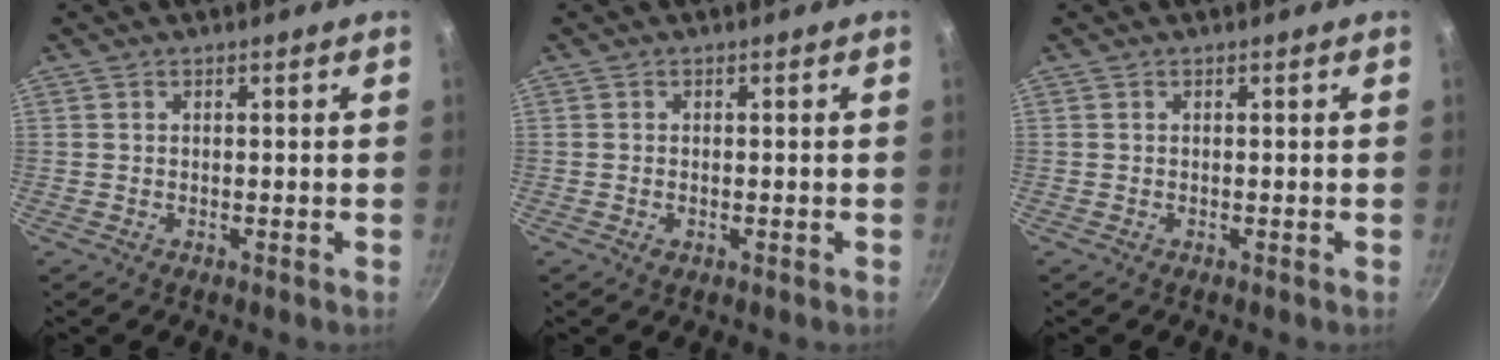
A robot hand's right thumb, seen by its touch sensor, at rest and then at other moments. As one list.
[{"total": 1.0, "force": [-0.3, 0.5, 0.7], "torque": [-0.012, 0.000, -0.006]}, {"total": 0.0}]